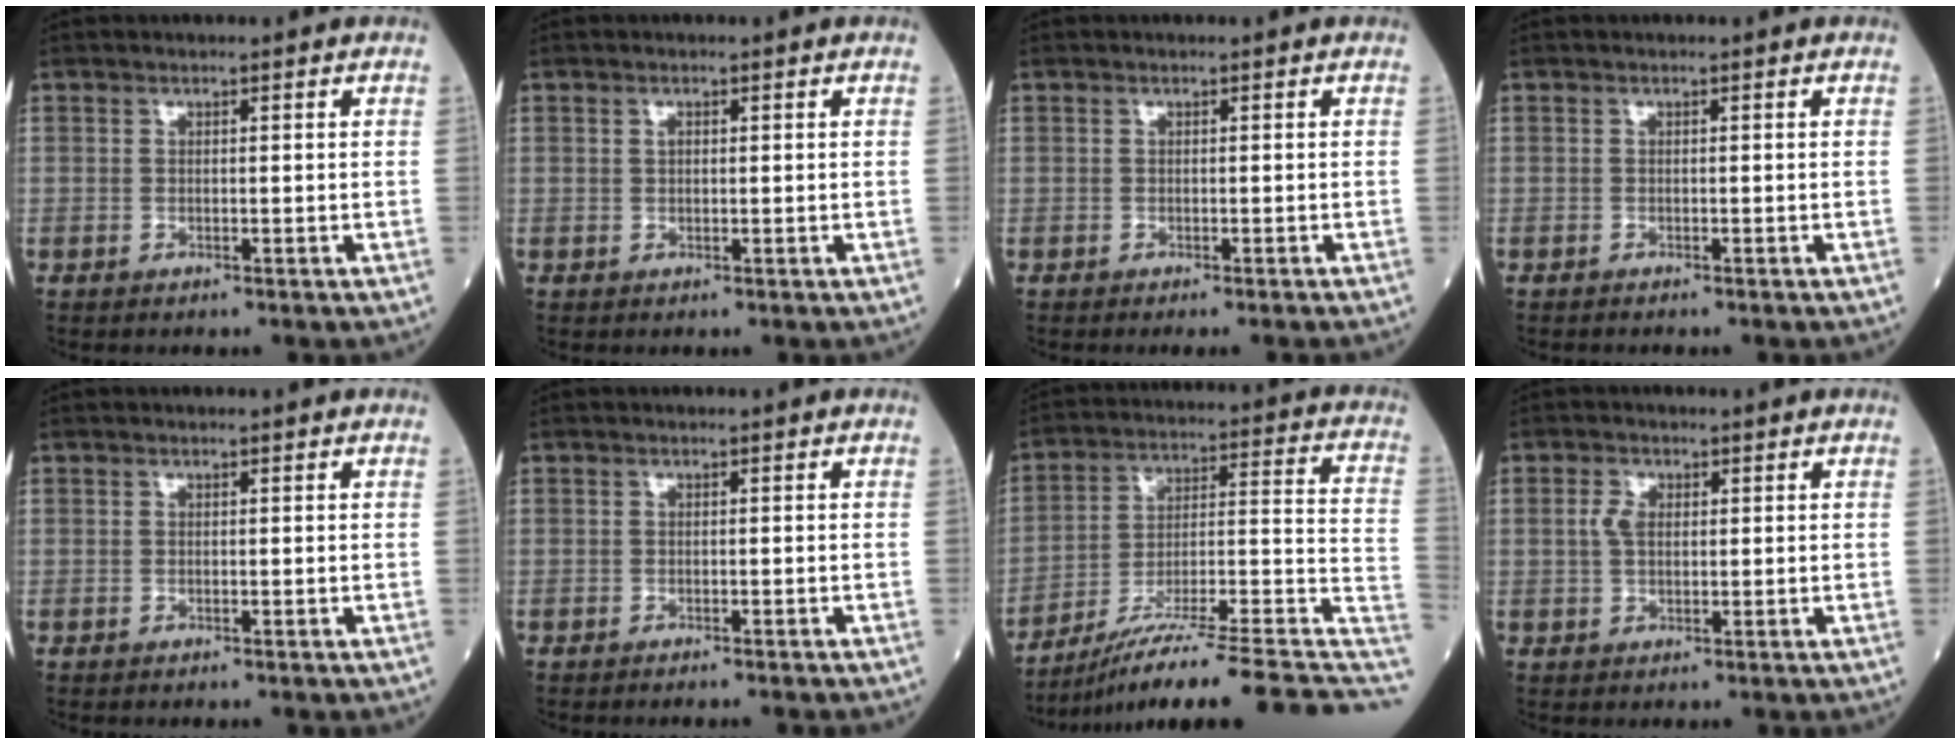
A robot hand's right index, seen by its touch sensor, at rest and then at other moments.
{"total": 0.7, "force": [0.2, 0.4, 0.5], "torque": [-0.010, 0.002, 0.003]}
{"total": 2.4, "force": [-2.1, -0.5, 1.0], "torque": [-0.009, -0.001, -0.031]}
{"total": 0.7, "force": [-0.7, 0.0, 0.2], "torque": [-0.004, -0.002, -0.013]}
{"total": 0.0}
{"total": 2.5, "force": [-2.3, 0.0, 1.0], "torque": [-0.015, -0.003, -0.029]}
{"total": 23.8, "force": [-17.7, 0.6, 16.0], "torque": [-0.171, 0.019, -0.276]}
{"total": 2.7, "force": [0.6, 1.7, 2.0], "torque": [-0.044, 0.006, 0.012]}